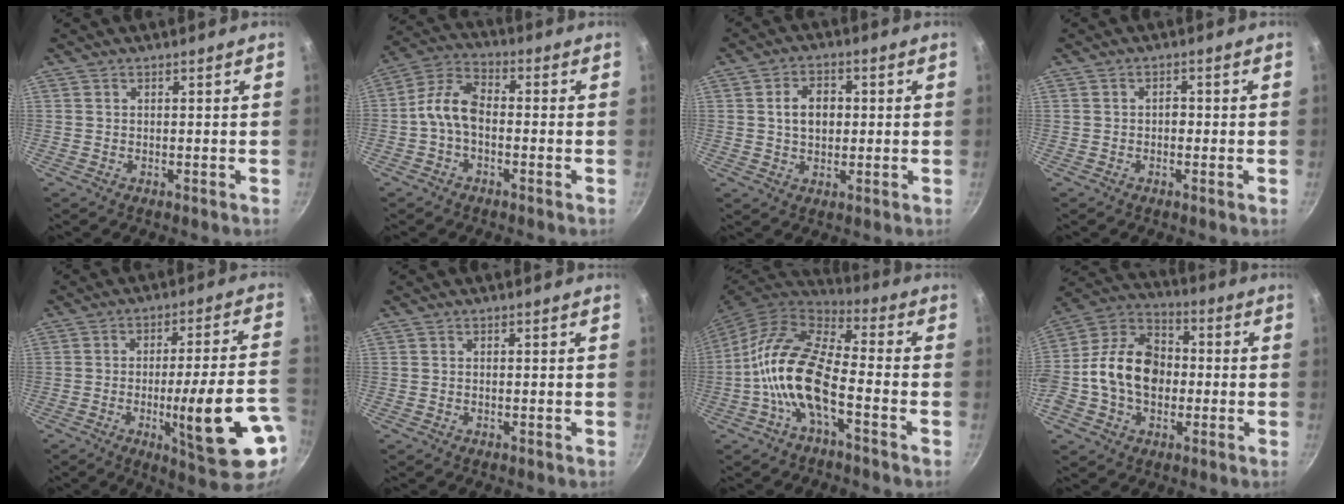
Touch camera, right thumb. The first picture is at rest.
{"total": 7.8, "force": [-1.6, 4.7, 6.0], "torque": [-0.115, 0.036, -0.044]}
{"total": 6.3, "force": [0.7, 4.5, 4.3], "torque": [-0.050, 0.008, 0.008]}
{"total": 1.5, "force": [-0.4, 1.0, 1.1], "torque": [-0.018, 0.006, -0.009]}
{"total": 18.2, "force": [-5.8, 3.3, 17.0], "torque": [-0.230, 0.021, -0.071]}
{"total": 0.0}
{"total": 15.0, "force": [-4.4, 6.3, 12.9], "torque": [-0.244, 0.039, -0.102]}
{"total": 17.1, "force": [-1.4, 12.6, 11.5], "torque": [-0.177, 0.040, -0.042]}